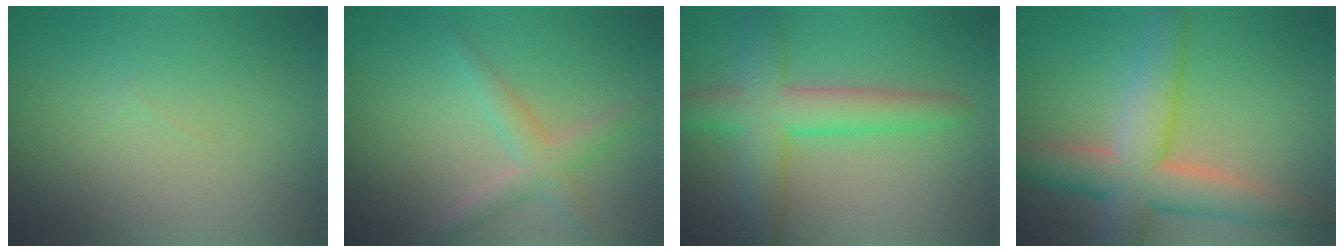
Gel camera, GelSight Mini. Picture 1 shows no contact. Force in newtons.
{"total": 2.7, "press": 2.7, "slide": 0.0}
{"total": 6.1, "press": 6.1, "slide": 0.2}
{"total": 7.5, "press": 7.5, "slide": 0.4}